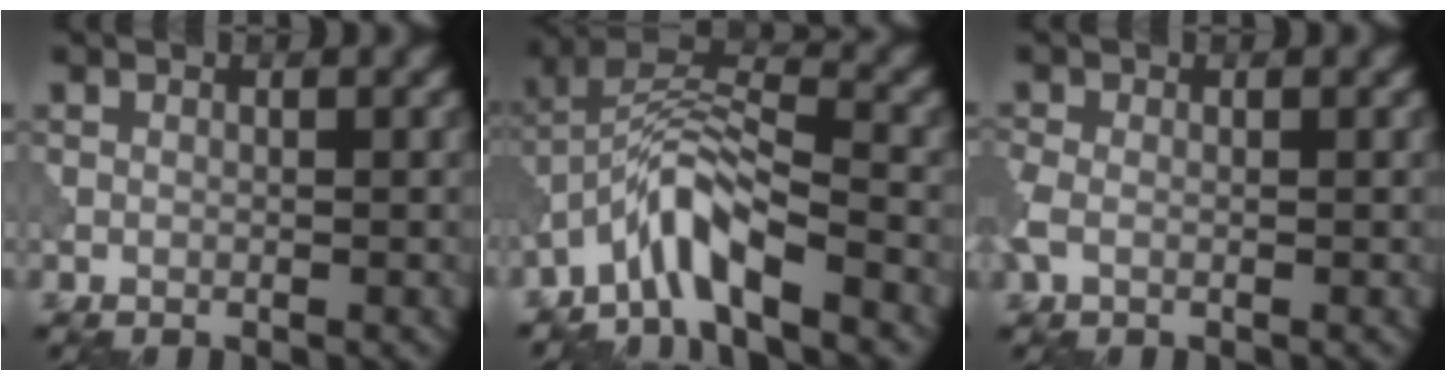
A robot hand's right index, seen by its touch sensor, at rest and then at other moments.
{"total": 5.8, "force": [-3.9, 1.3, 4.0], "torque": [-0.074, 0.013, -0.085]}
{"total": 2.3, "force": [-0.7, 1.5, 1.6], "torque": [-0.045, -0.002, -0.023]}